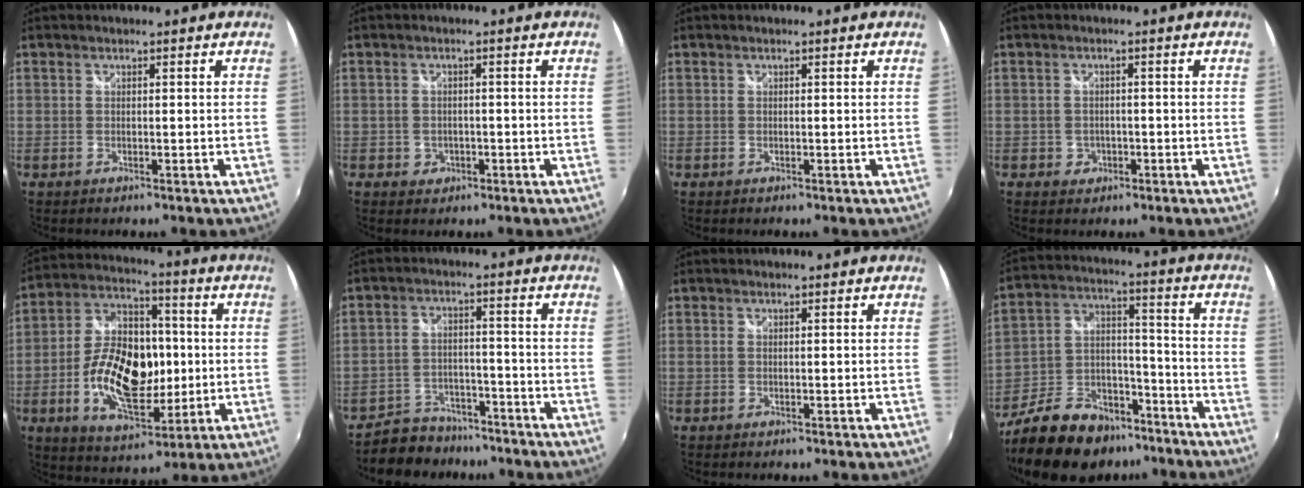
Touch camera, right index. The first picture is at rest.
{"total": 2.8, "force": [-1.0, 2.5, 0.6], "torque": [-0.015, 0.003, -0.013]}
{"total": 0.0}
{"total": 2.7, "force": [-1.0, 2.5, 0.5], "torque": [-0.012, 0.003, -0.014]}
{"total": 17.3, "force": [-2.3, 10.1, 13.9], "torque": [-0.274, 0.010, -0.032]}
{"total": 8.8, "force": [-7.2, 4.8, 1.2], "torque": [-0.040, 0.016, -0.106]}
{"total": 0.0}
{"total": 22.6, "force": [-16.1, 12.0, 10.4], "torque": [-0.230, 0.029, -0.248]}